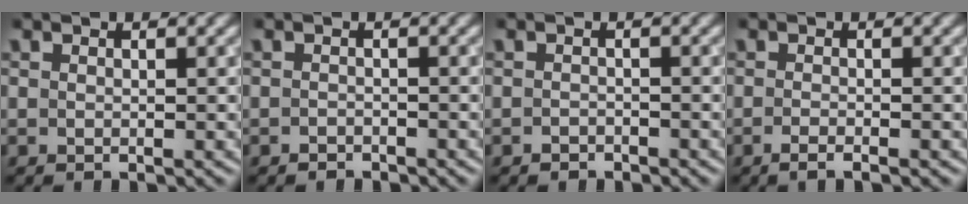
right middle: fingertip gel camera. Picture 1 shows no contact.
{"total": 0.8, "force": [-0.8, 0.3, 0.1], "torque": [0.001, -0.001, -0.013]}
{"total": 0.9, "force": [-0.7, 0.4, 0.1], "torque": [0.001, 0.001, -0.013]}
{"total": 1.6, "force": [-0.9, 0.4, 1.2], "torque": [-0.013, -0.004, -0.020]}